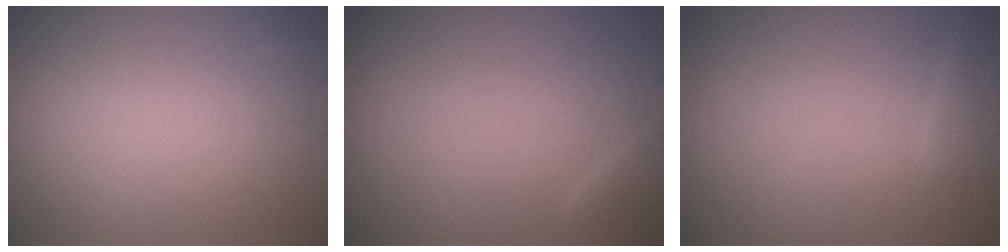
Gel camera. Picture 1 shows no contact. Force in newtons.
{"total": 1.6, "press": 1.6, "slide": 0.1}
{"total": 1.6, "press": 1.6, "slide": 0.2}